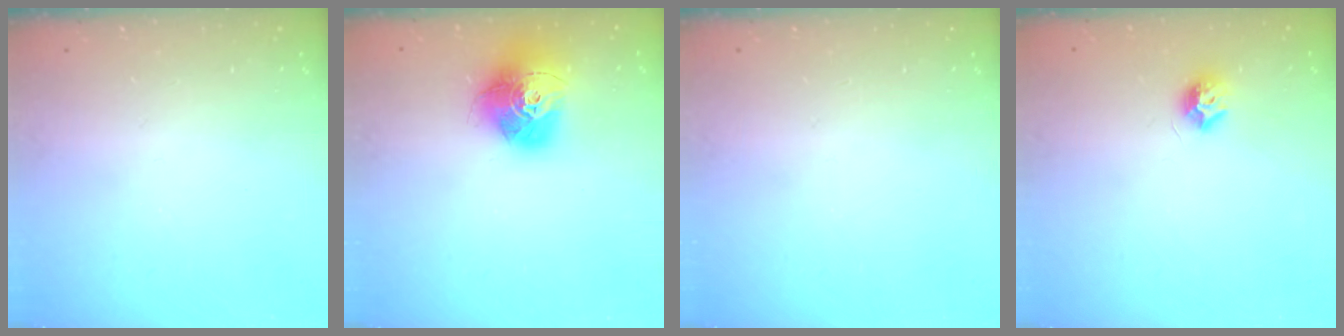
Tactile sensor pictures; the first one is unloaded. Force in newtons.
{"total": 17.0, "press": 16.9, "slide": 1.5}
{"total": 0.0}
{"total": 7.6, "press": 7.6, "slide": 0.2}